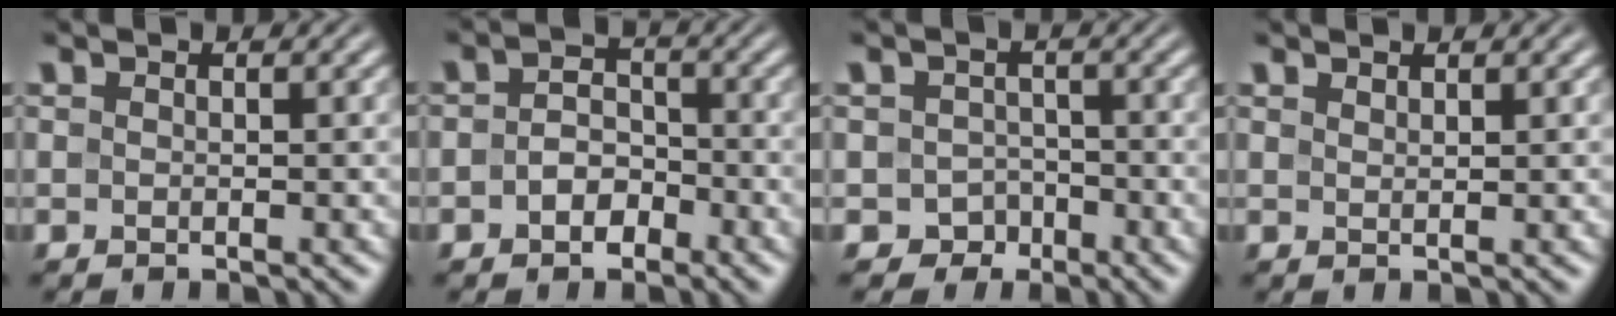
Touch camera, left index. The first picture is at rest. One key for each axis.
{"total": 3.0, "fx": -1.2, "fy": 2.1, "fz": 1.8, "tx": -0.029, "ty": 0.007, "tz": -0.027}
{"total": 2.3, "fx": -1.4, "fy": 1.9, "fz": 0.4, "tx": 0.003, "ty": 0.002, "tz": -0.023}
{"total": 0.9, "fx": 0.8, "fy": 0.2, "fz": 0.4, "tx": -0.002, "ty": 0.000, "tz": 0.014}